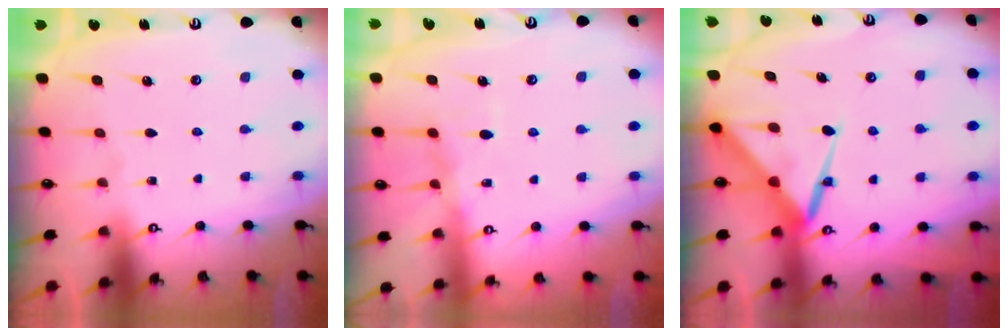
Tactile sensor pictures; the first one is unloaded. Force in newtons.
{"total": 7.7, "press": 7.7, "slide": 0.8}
{"total": 10.2, "press": 10.1, "slide": 1.1}